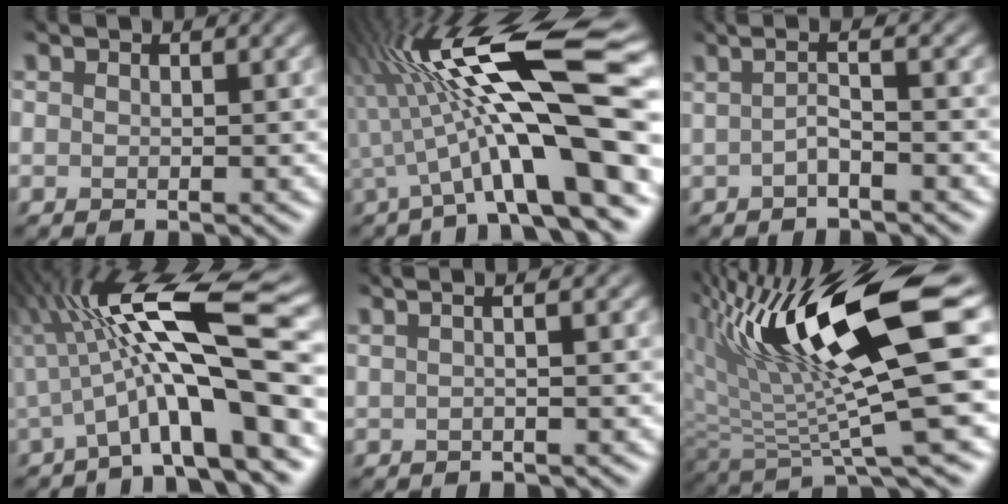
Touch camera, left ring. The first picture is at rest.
{"total": 13.5, "force": [-1.2, 2.6, 13.2], "torque": [-0.215, 0.029, -0.024]}
{"total": 2.4, "force": [-0.9, 0.3, 2.2], "torque": [-0.030, 0.002, -0.028]}
{"total": 10.8, "force": [-1.1, 2.3, 10.6], "torque": [-0.167, 0.016, -0.026]}
{"total": 4.6, "force": [2.2, 2.0, 3.5], "torque": [-0.016, 0.044, -0.011]}
{"total": 12.2, "force": [3.2, 2.5, 11.5], "torque": [-0.191, -0.008, 0.058]}